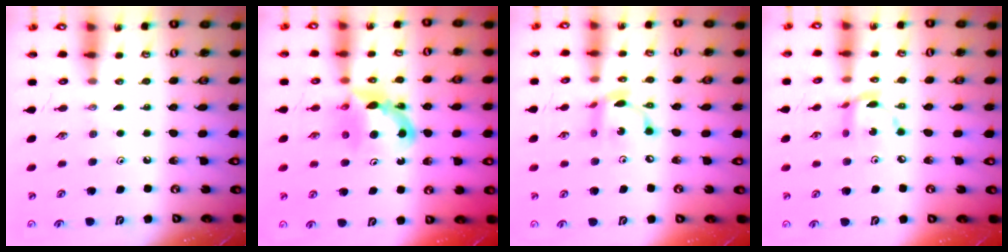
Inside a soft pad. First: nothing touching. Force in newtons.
{"total": 7.4, "press": 7.4, "slide": 0.3}
{"total": 11.0, "press": 11.0, "slide": 0.6}
{"total": 7.9, "press": 7.9, "slide": 0.4}